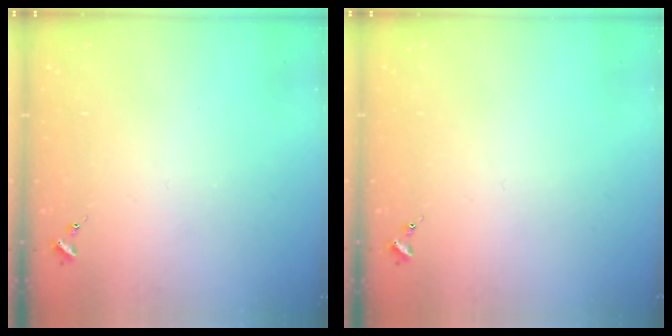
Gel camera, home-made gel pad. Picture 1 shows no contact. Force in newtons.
{"total": 0.0}